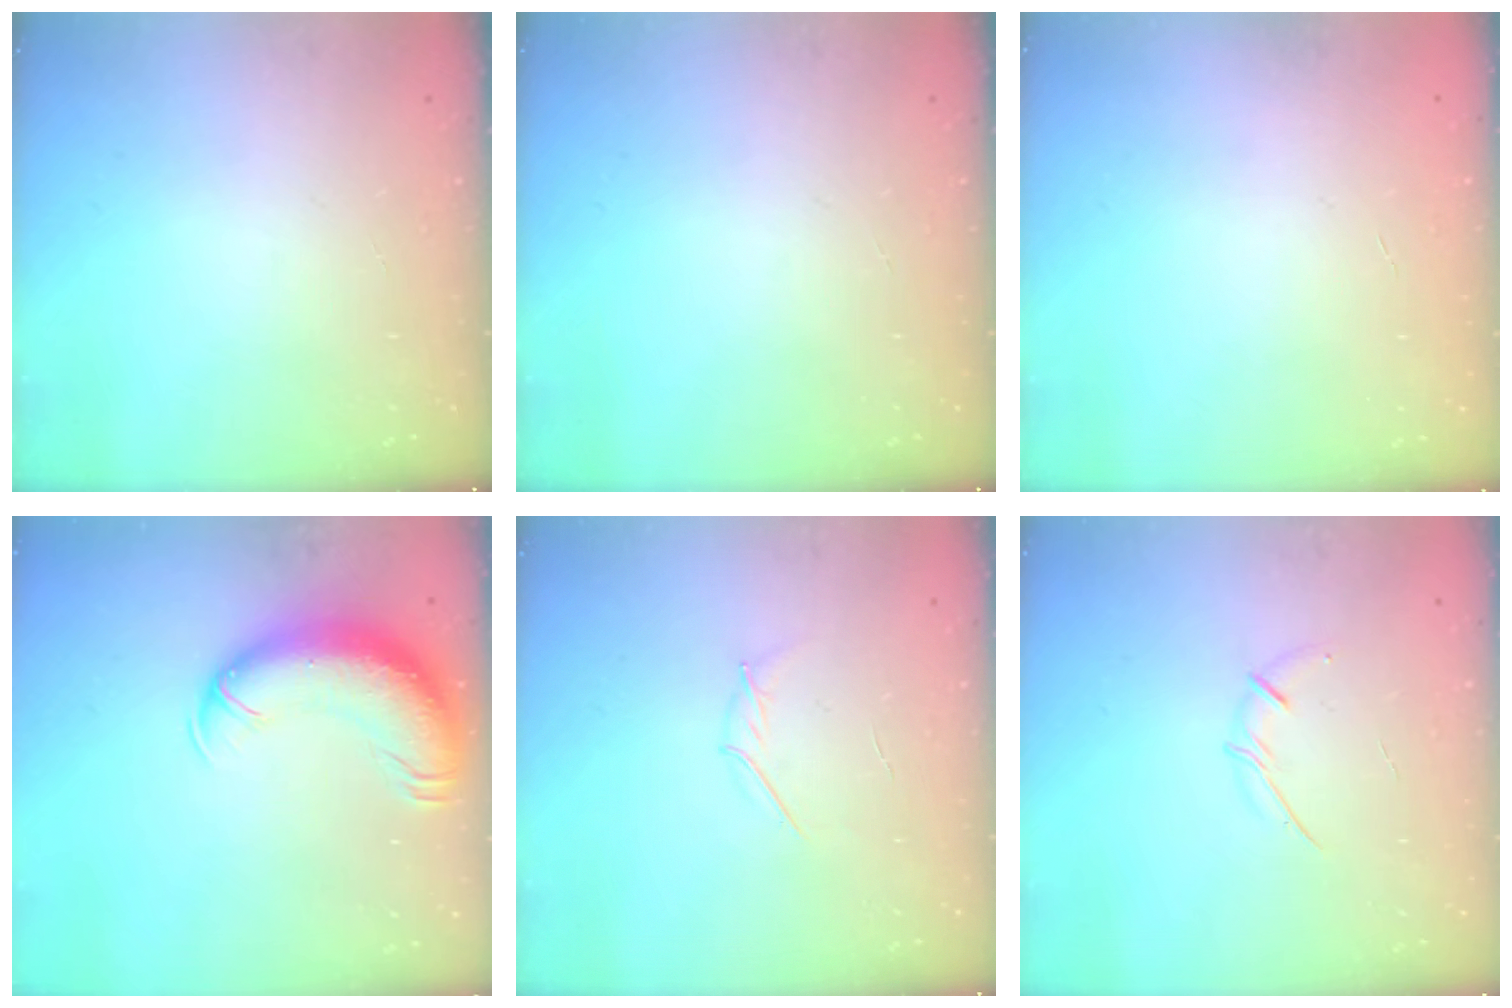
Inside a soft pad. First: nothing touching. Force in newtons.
{"total": 0.0}
{"total": 0.0}
{"total": 14.7, "press": 14.2, "slide": 3.6}
{"total": 3.1, "press": 3.0, "slide": 0.9}
{"total": 5.6, "press": 5.6, "slide": 0.7}